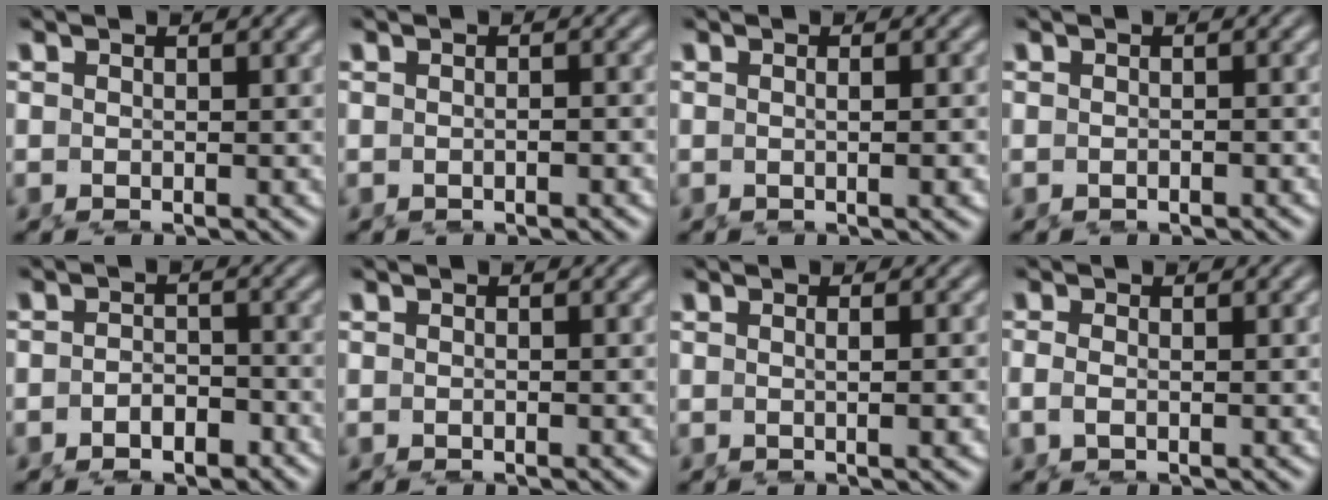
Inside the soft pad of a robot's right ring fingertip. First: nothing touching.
{"total": 0.7, "force": [-0.6, 0.1, 0.4], "torque": [0.000, 0.009, -0.015]}
{"total": 0.8, "force": [-0.1, -0.6, 0.6], "torque": [-0.004, 0.007, -0.004]}
{"total": 0.6, "force": [-0.5, 0.1, 0.1], "torque": [0.002, 0.007, -0.014]}
{"total": 2.5, "force": [-2.1, 1.0, 0.7], "torque": [0.008, 0.007, -0.042]}
{"total": 0.6, "force": [-0.5, 0.0, 0.3], "torque": [-0.004, 0.005, -0.010]}
{"total": 1.0, "force": [0.0, -0.7, 0.7], "torque": [-0.009, 0.006, -0.003]}
{"total": 1.1, "force": [-0.2, -0.5, 1.0], "torque": [-0.026, -0.004, 0.000]}